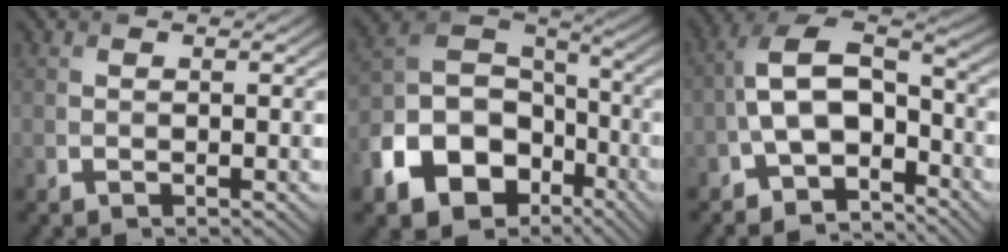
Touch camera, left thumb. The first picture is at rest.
{"total": 15.5, "force": [-7.4, 10.7, 8.5], "torque": [-0.217, -0.039, -0.137]}
{"total": 11.1, "force": [-5.2, 6.0, 7.7], "torque": [-0.152, -0.003, -0.103]}